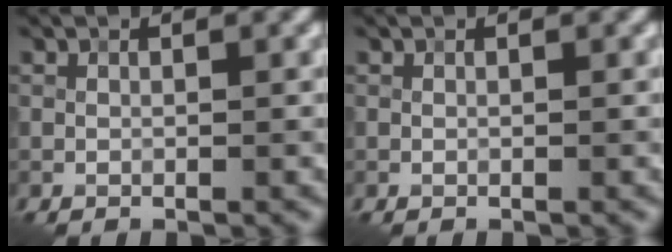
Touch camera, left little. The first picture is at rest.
{"total": 0.0}